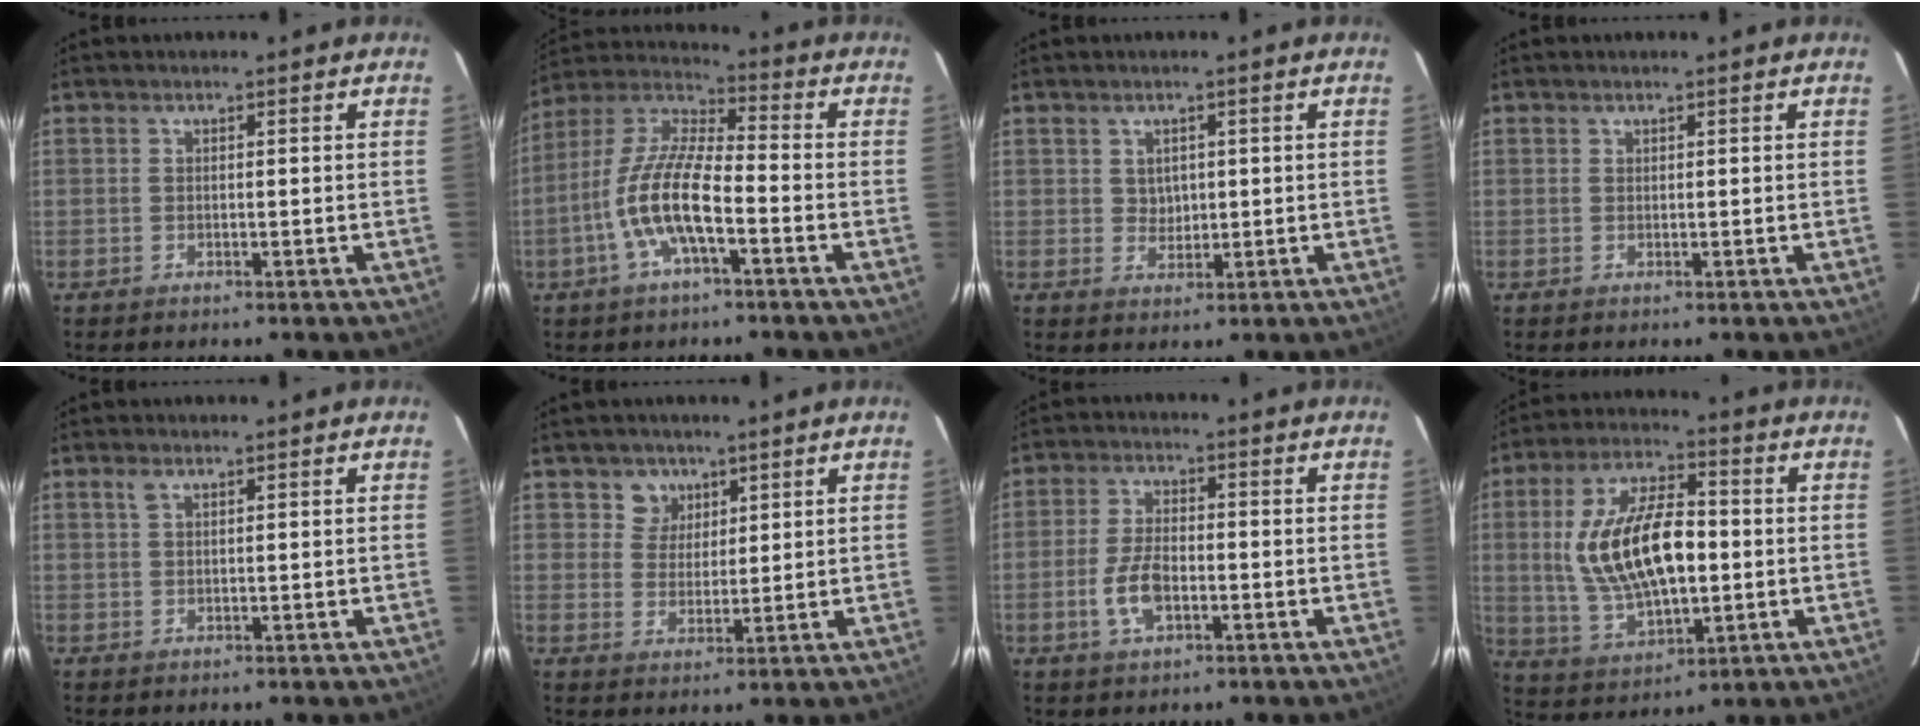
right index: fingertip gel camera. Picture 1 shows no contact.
{"total": 12.8, "force": [-4.7, 3.6, 11.3], "torque": [-0.235, 0.001, -0.094]}
{"total": 2.5, "force": [0.6, 2.3, 0.8], "torque": [-0.009, 0.004, 0.013]}
{"total": 0.0}
{"total": 1.1, "force": [0.7, 0.5, 0.8], "torque": [-0.017, 0.003, 0.012]}
{"total": 4.4, "force": [2.4, 3.7, 0.3], "torque": [0.005, 0.007, 0.043]}
{"total": 6.8, "force": [-2.2, 3.4, 5.4], "torque": [-0.116, 0.001, -0.040]}
{"total": 17.9, "force": [0.1, 8.6, 15.7], "torque": [-0.309, 0.006, 0.017]}